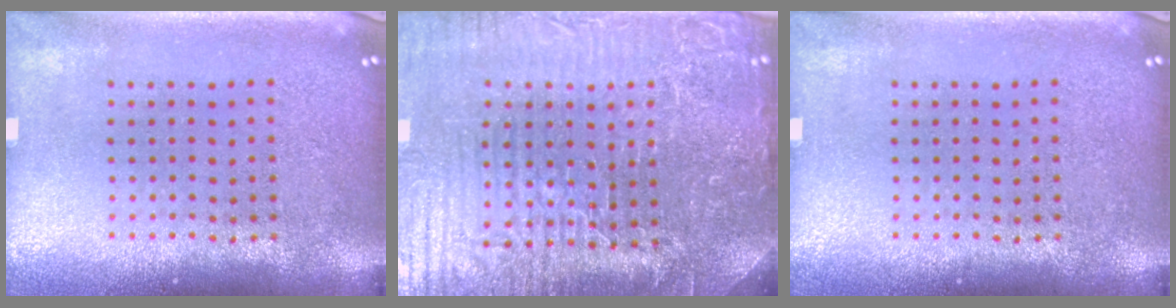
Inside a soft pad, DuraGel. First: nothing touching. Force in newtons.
{"total": 6.2, "press": 5.6, "slide": 2.5}
{"total": 0.0}